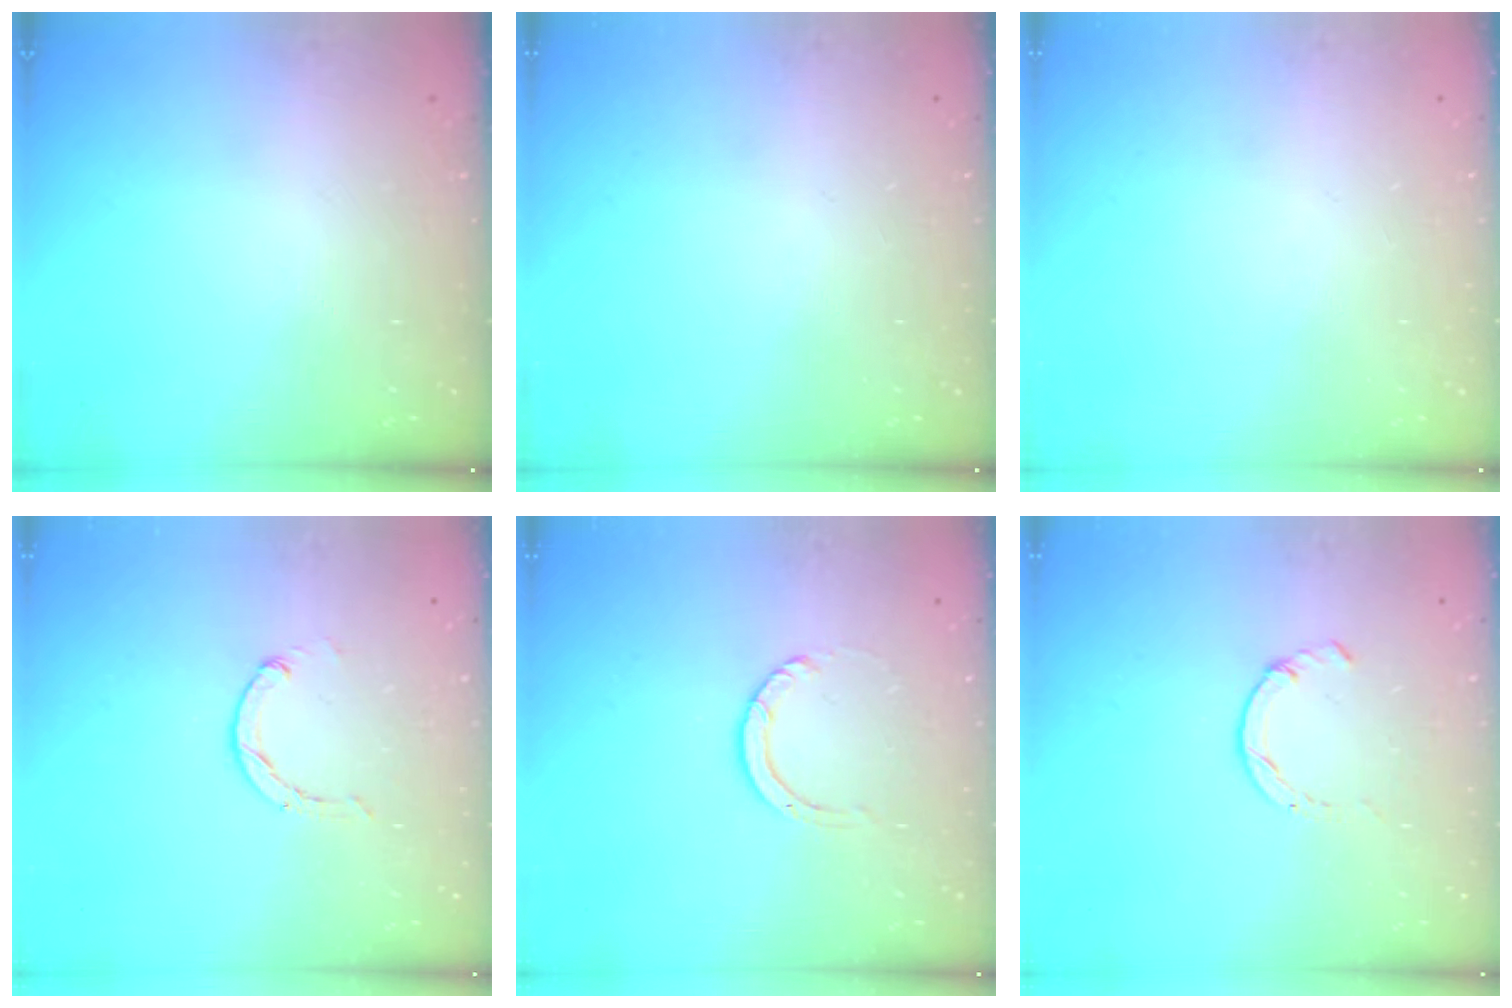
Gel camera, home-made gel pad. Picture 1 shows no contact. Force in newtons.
{"total": 0.0}
{"total": 0.0}
{"total": 0.8, "press": 0.8, "slide": 0.2}
{"total": 3.5, "press": 3.5, "slide": 0.2}
{"total": 1.7, "press": 1.7, "slide": 0.3}